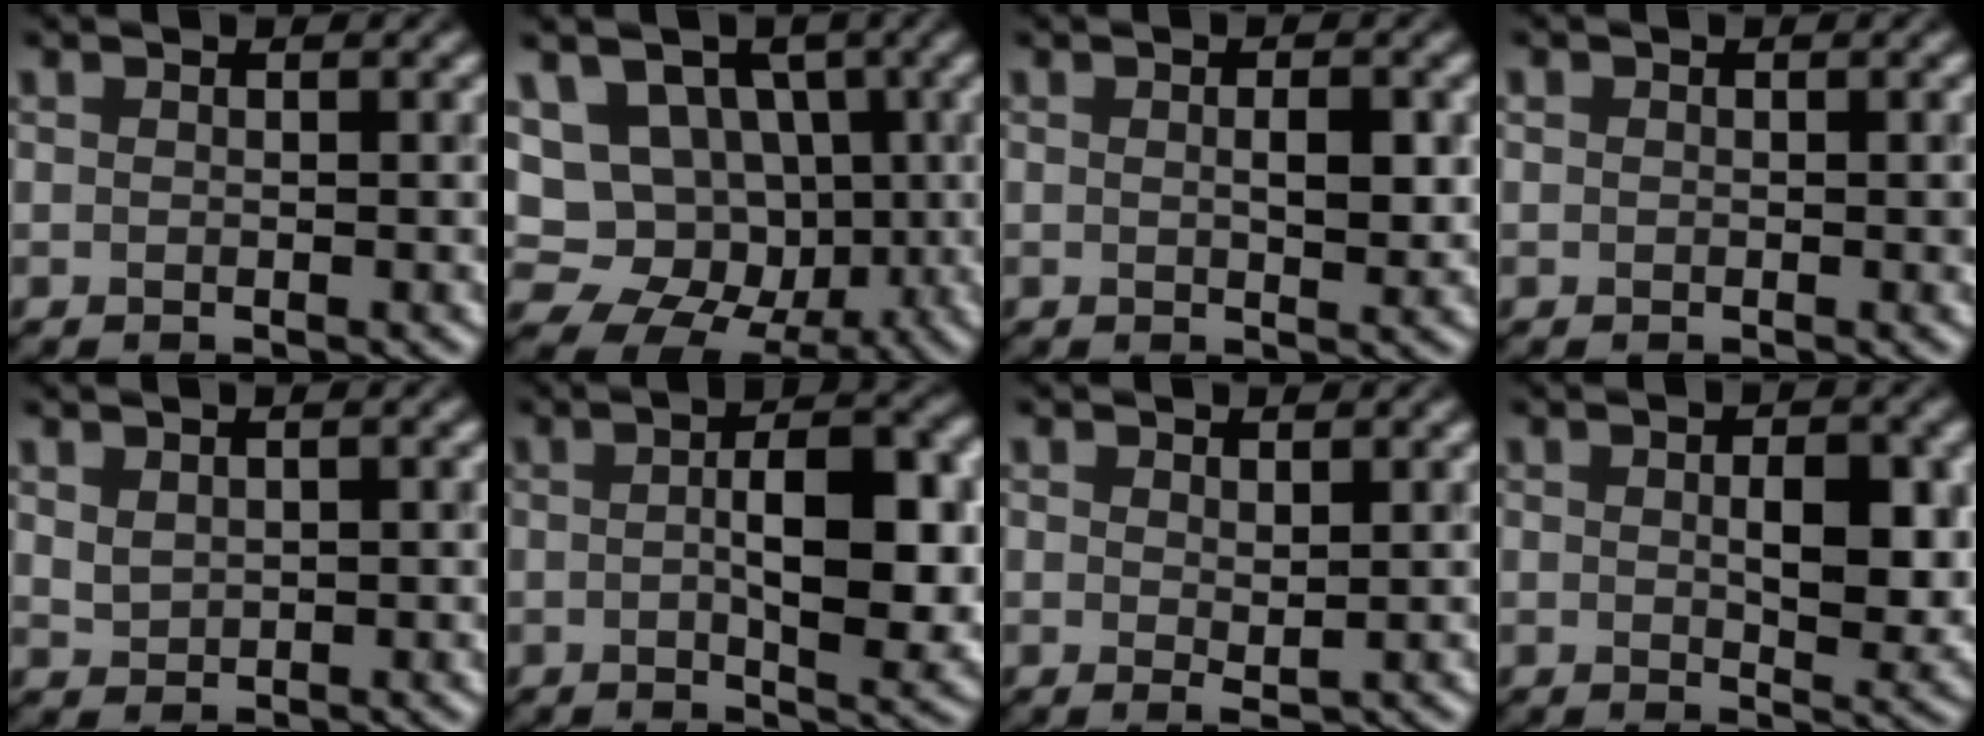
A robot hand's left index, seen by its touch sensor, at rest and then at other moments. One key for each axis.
{"total": 11.1, "fx": 0.2, "fy": 9.6, "fz": 5.5, "tx": -0.091, "ty": 0.035, "tz": -0.028}
{"total": 2.2, "fx": 0.3, "fy": 0.7, "fz": 2.0, "tx": -0.036, "ty": -0.002, "tz": 0.007}
{"total": 0.6, "fx": 0.1, "fy": 0.5, "fz": 0.3, "tx": -0.002, "ty": -0.003, "tz": 0.000}
{"total": 1.3, "fx": 0.8, "fy": 0.8, "fz": 0.7, "tx": -0.017, "ty": -0.002, "tz": 0.023}
{"total": 8.1, "fx": 0.2, "fy": 2.8, "fz": 7.6, "tx": -0.109, "ty": 0.001, "tz": 0.001}
{"total": 0.9, "fx": 0.6, "fy": 0.3, "fz": 0.7, "tx": -0.012, "ty": -0.005, "tz": 0.012}
{"total": 4.7, "fx": 0.6, "fy": 2.1, "fz": 4.2, "tx": -0.068, "ty": -0.004, "tz": 0.014}